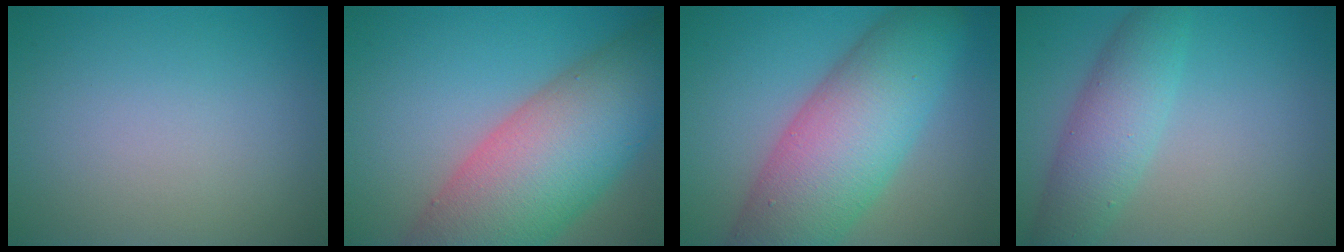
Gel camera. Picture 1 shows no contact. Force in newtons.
{"total": 13.6, "press": 13.6, "slide": 0.7}
{"total": 11.3, "press": 11.2, "slide": 0.4}
{"total": 4.7, "press": 4.7, "slide": 0.3}